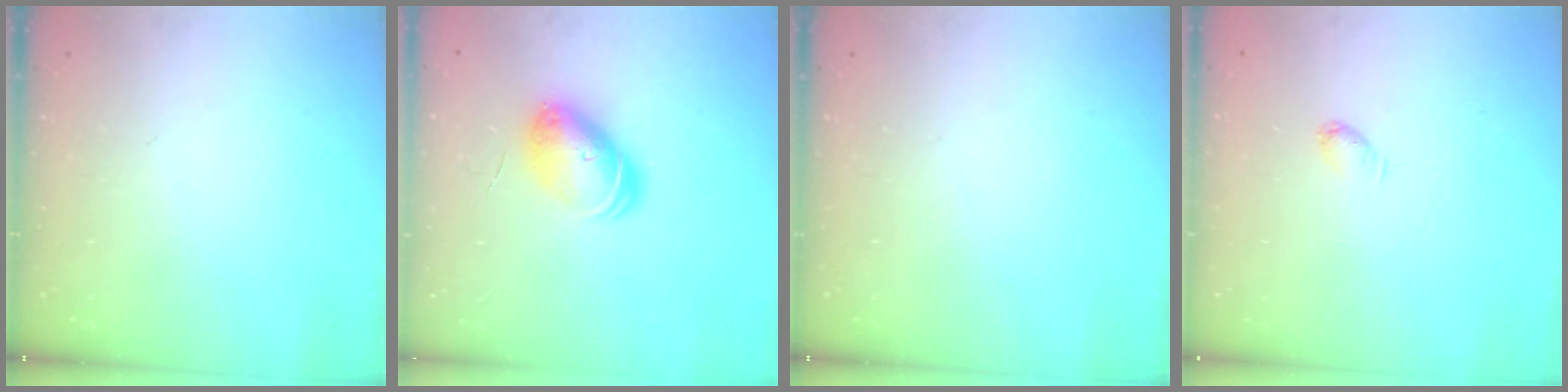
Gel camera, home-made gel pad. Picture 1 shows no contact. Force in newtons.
{"total": 8.1, "press": 8.1, "slide": 1.1}
{"total": 0.0}
{"total": 3.0, "press": 2.9, "slide": 0.6}